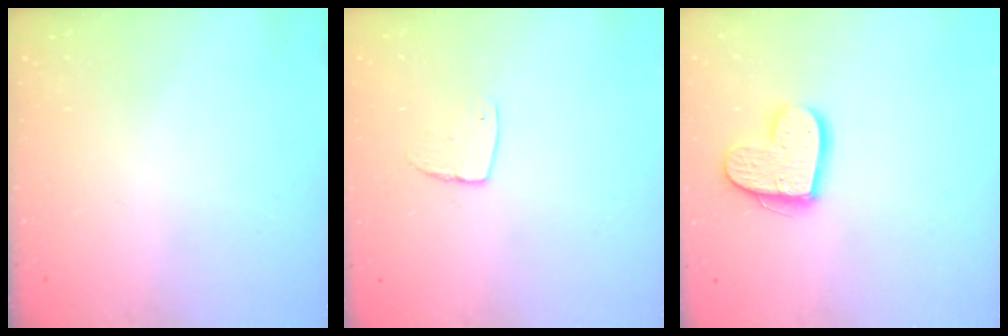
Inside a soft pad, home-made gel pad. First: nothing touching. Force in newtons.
{"total": 6.0, "press": 6.0, "slide": 0.3}
{"total": 13.9, "press": 13.9, "slide": 0.8}